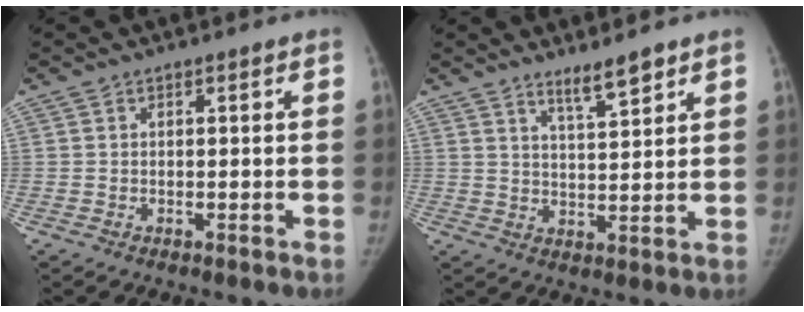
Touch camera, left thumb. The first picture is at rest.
{"total": 5.2, "force": [4.1, 0.7, 3.2], "torque": [-0.045, -0.036, 0.069]}